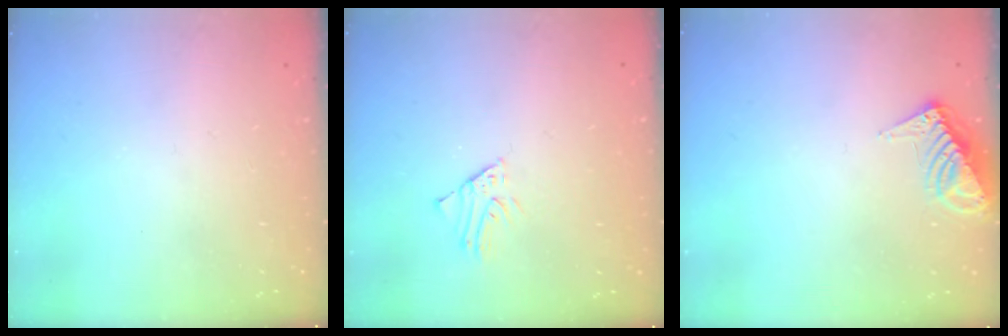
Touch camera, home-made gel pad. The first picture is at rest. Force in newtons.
{"total": 1.7, "press": 1.7, "slide": 0.2}
{"total": 9.2, "press": 9.2, "slide": 0.9}